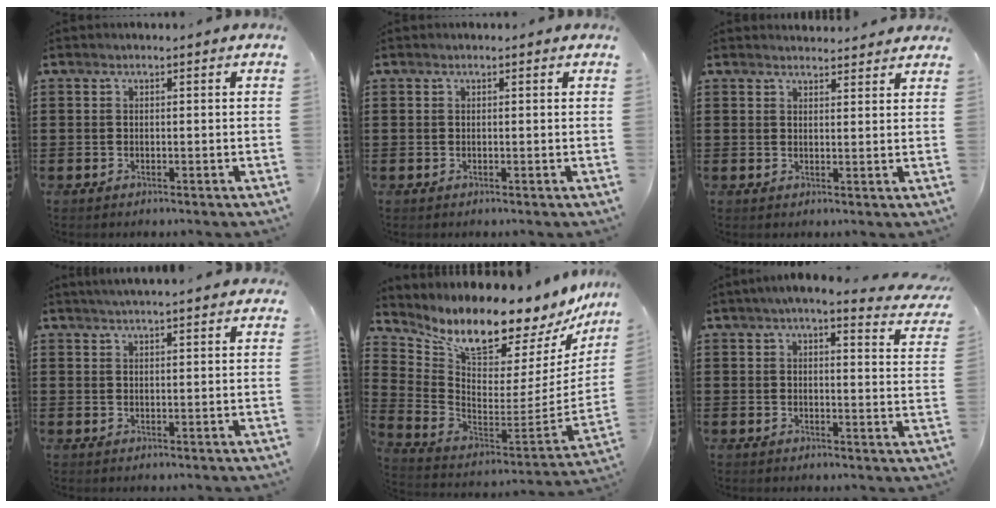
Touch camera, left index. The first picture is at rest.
{"total": 0.0}
{"total": 2.3, "force": [2.2, 0.3, 0.0], "torque": [0.002, -0.008, 0.041]}
{"total": 2.3, "force": [2.1, -0.1, 0.8], "torque": [-0.020, 0.000, 0.040]}
{"total": 9.7, "force": [8.5, 2.3, 4.2], "torque": [-0.088, -0.087, 0.136]}
{"total": 4.5, "force": [3.8, 0.1, 2.3], "torque": [-0.061, -0.012, 0.066]}